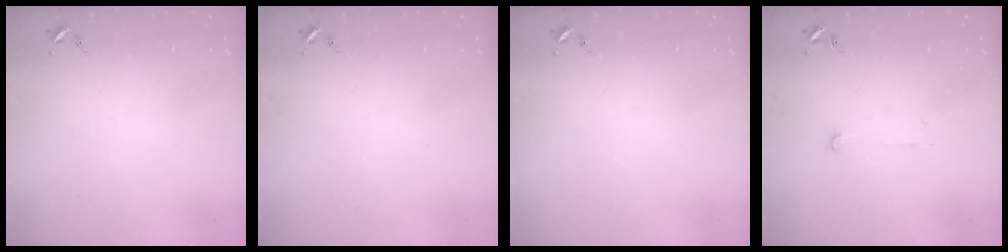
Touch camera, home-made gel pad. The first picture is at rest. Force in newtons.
{"total": 0.0}
{"total": 0.0}
{"total": 3.8, "press": 3.8, "slide": 0.3}